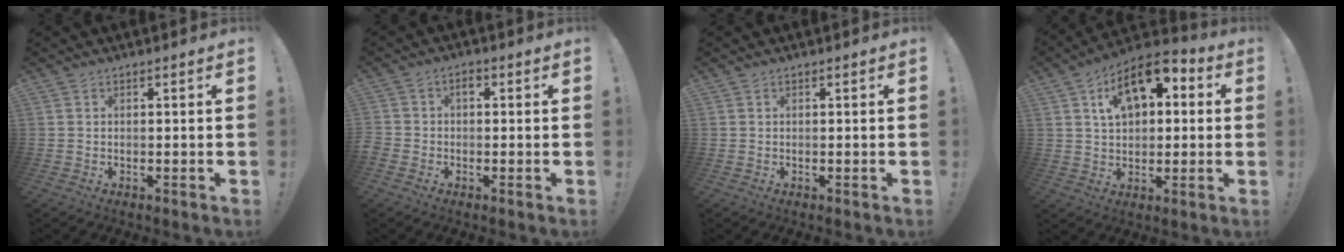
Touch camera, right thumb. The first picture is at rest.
{"total": 2.9, "force": [-0.7, 2.3, 1.6], "torque": [-0.028, 0.003, -0.019]}
{"total": 0.0}
{"total": 13.5, "force": [5.6, 8.3, 9.0], "torque": [-0.135, -0.019, 0.104]}